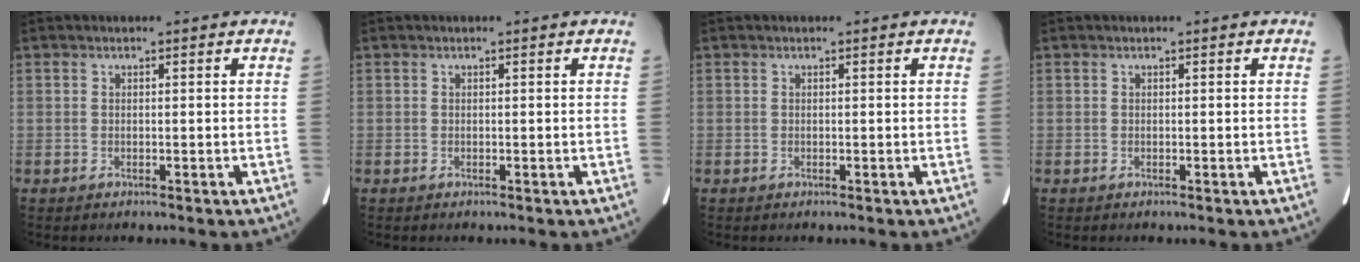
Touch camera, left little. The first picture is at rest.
{"total": 0.0}
{"total": 0.0}
{"total": 0.0}